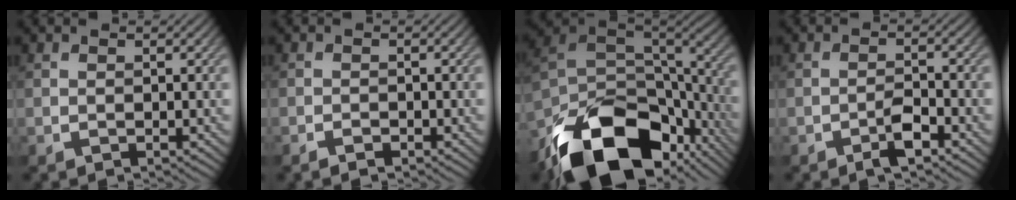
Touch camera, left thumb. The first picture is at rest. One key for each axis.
{"total": 1.3, "fx": -1.0, "fy": 0.5, "fz": 0.6, "tx": -0.010, "ty": -0.001, "tz": -0.018}
{"total": 18.6, "fx": -10.8, "fy": 10.2, "fz": 11.1, "tx": -0.241, "ty": -0.047, "tz": -0.165}
{"total": 3.1, "fx": -2.0, "fy": 0.8, "fz": 2.2, "tx": -0.041, "ty": 0.004, "tz": -0.041}